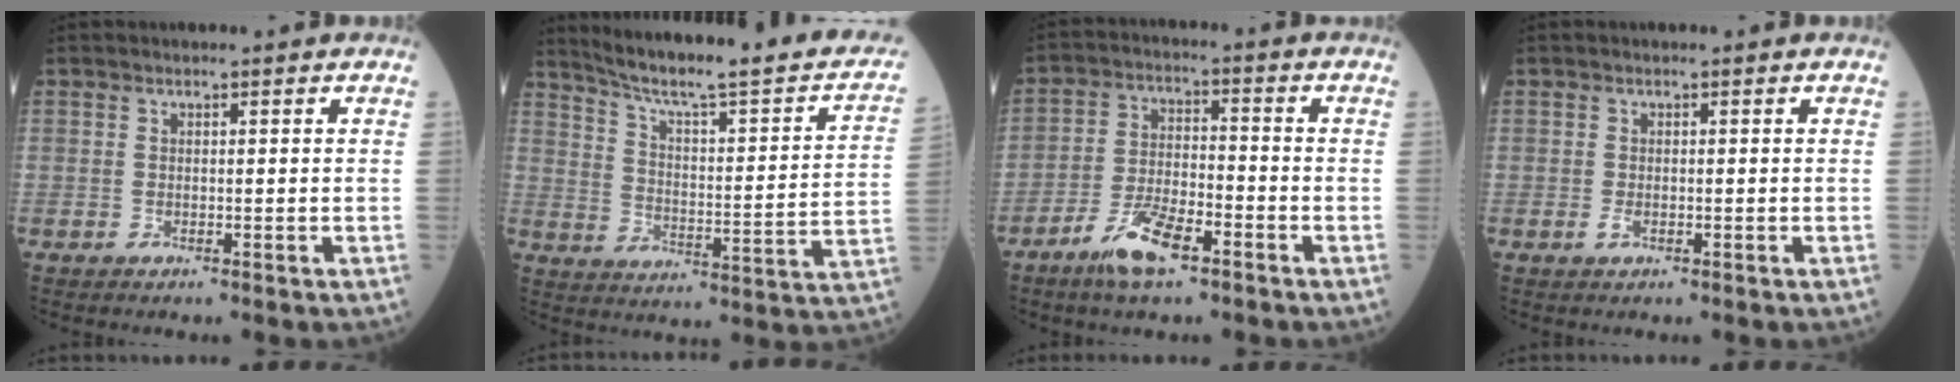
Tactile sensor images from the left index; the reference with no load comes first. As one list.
[{"total": 24.5, "force": [20.0, 2.5, 13.9], "torque": [-0.204, -0.018, 0.267]}, {"total": 7.9, "force": [-5.1, 2.1, 5.7], "torque": [-0.117, -0.006, -0.097]}, {"total": 0.9, "force": [-0.3, 0.4, 0.7], "torque": [-0.018, -0.001, -0.004]}]